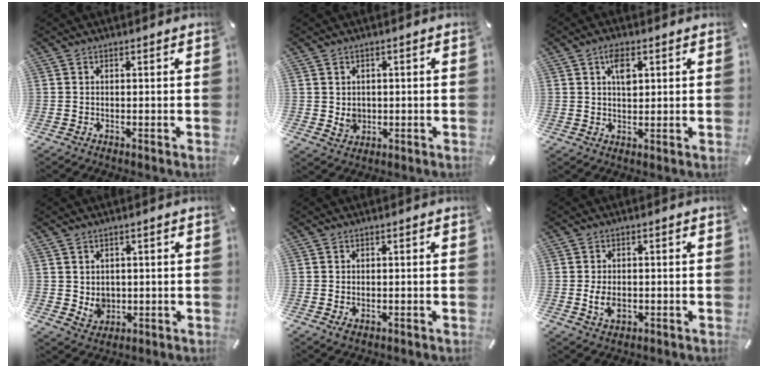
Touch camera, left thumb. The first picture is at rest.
{"total": 3.9, "force": [0.1, 3.7, 1.2], "torque": [-0.001, -0.004, 0.001]}
{"total": 4.6, "force": [1.7, 2.6, 3.3], "torque": [-0.049, -0.003, 0.025]}
{"total": 5.1, "force": [0.4, 4.8, 1.6], "torque": [-0.010, -0.006, 0.006]}
{"total": 1.0, "force": [-0.3, 0.8, 0.5], "torque": [-0.010, 0.001, -0.004]}
{"total": 4.8, "force": [-1.0, 3.2, 3.3], "torque": [-0.086, -0.005, -0.022]}